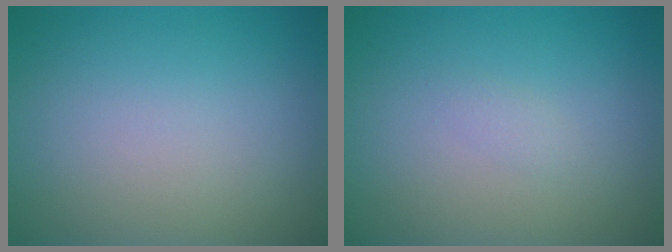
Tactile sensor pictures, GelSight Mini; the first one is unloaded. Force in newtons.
{"total": 0.7, "press": 0.7, "slide": 0.1}